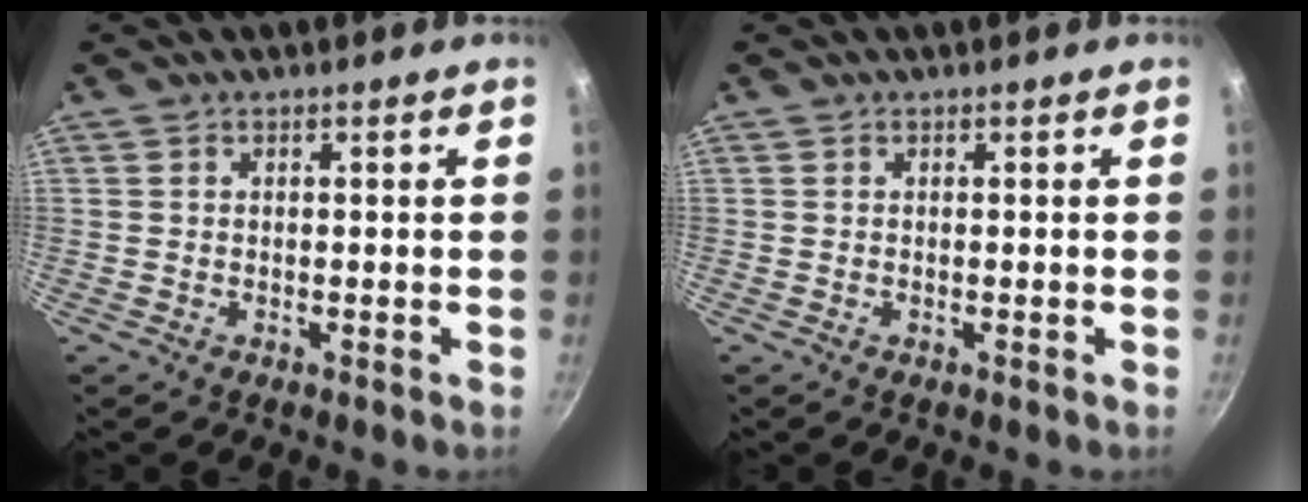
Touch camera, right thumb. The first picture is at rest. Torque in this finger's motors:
{"motor_torque": [-0.29, -0.08, -0.33, -0.13, -0.05]}